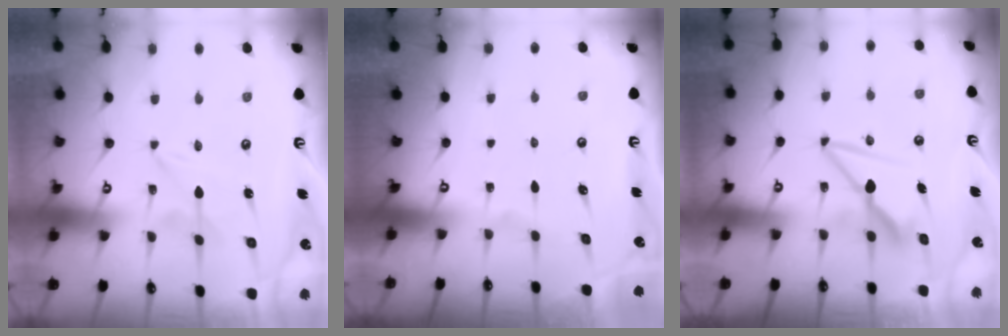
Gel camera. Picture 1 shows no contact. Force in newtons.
{"total": 0.0}
{"total": 7.9, "press": 7.9, "slide": 0.4}